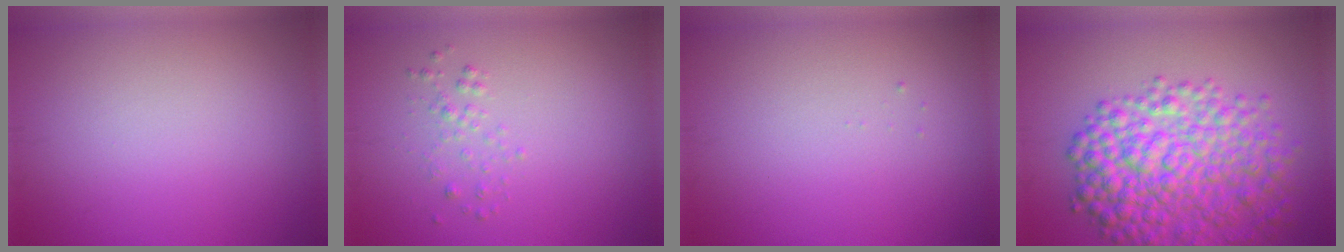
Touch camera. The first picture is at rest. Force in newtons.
{"total": 1.0, "press": 1.0, "slide": 0.0}
{"total": 0.0}
{"total": 8.5, "press": 8.5, "slide": 0.2}